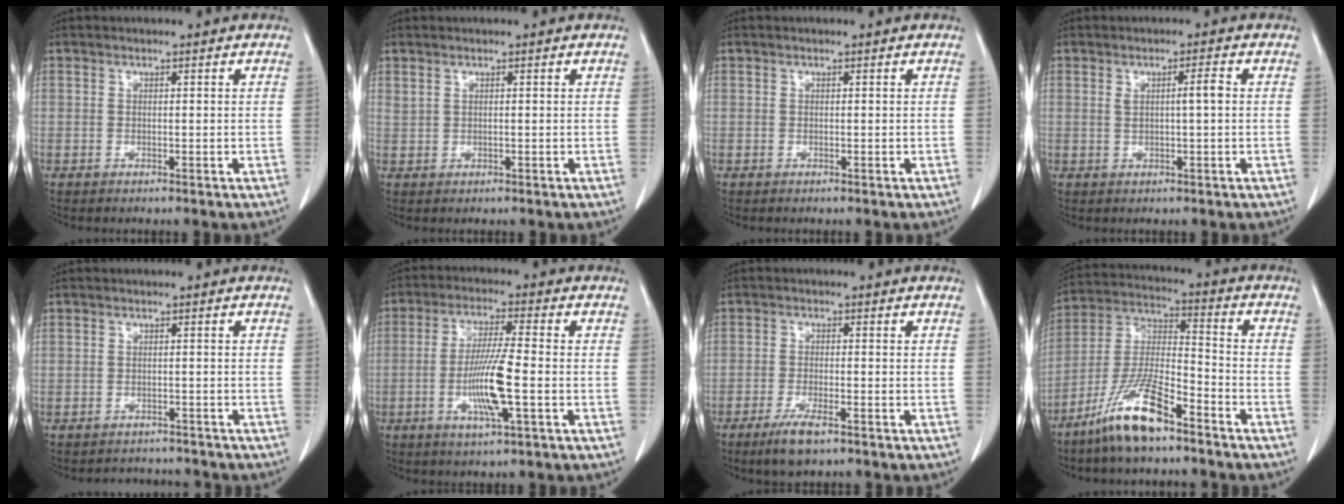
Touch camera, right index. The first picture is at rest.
{"total": 0.8, "force": [0.6, 0.3, 0.5], "torque": [-0.017, 0.006, 0.017]}
{"total": 0.0}
{"total": 2.7, "force": [0.4, 0.1, 2.7], "torque": [-0.045, 0.001, 0.008]}
{"total": 3.8, "force": [-3.4, 1.5, -0.7], "torque": [0.010, 0.012, -0.048]}
{"total": 9.3, "force": [-2.3, 0.4, 9.0], "torque": [-0.173, -0.010, -0.046]}
{"total": 5.1, "force": [-3.4, 1.0, 3.7], "torque": [-0.076, -0.010, -0.057]}
{"total": 12.5, "force": [-8.6, 2.3, 8.8], "torque": [-0.187, -0.012, -0.167]}